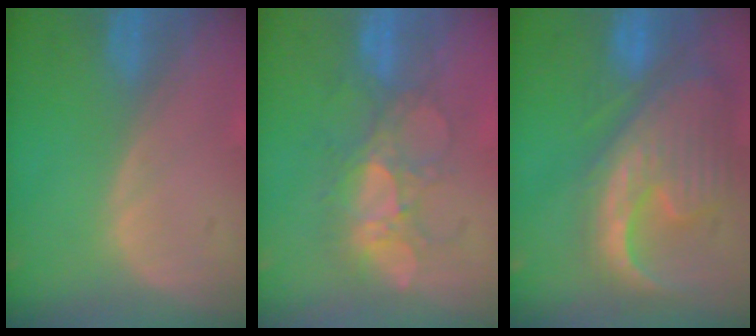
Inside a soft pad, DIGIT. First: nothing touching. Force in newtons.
{"total": 6.8, "press": 6.6, "slide": 1.6}
{"total": 13.0, "press": 11.2, "slide": 6.6}